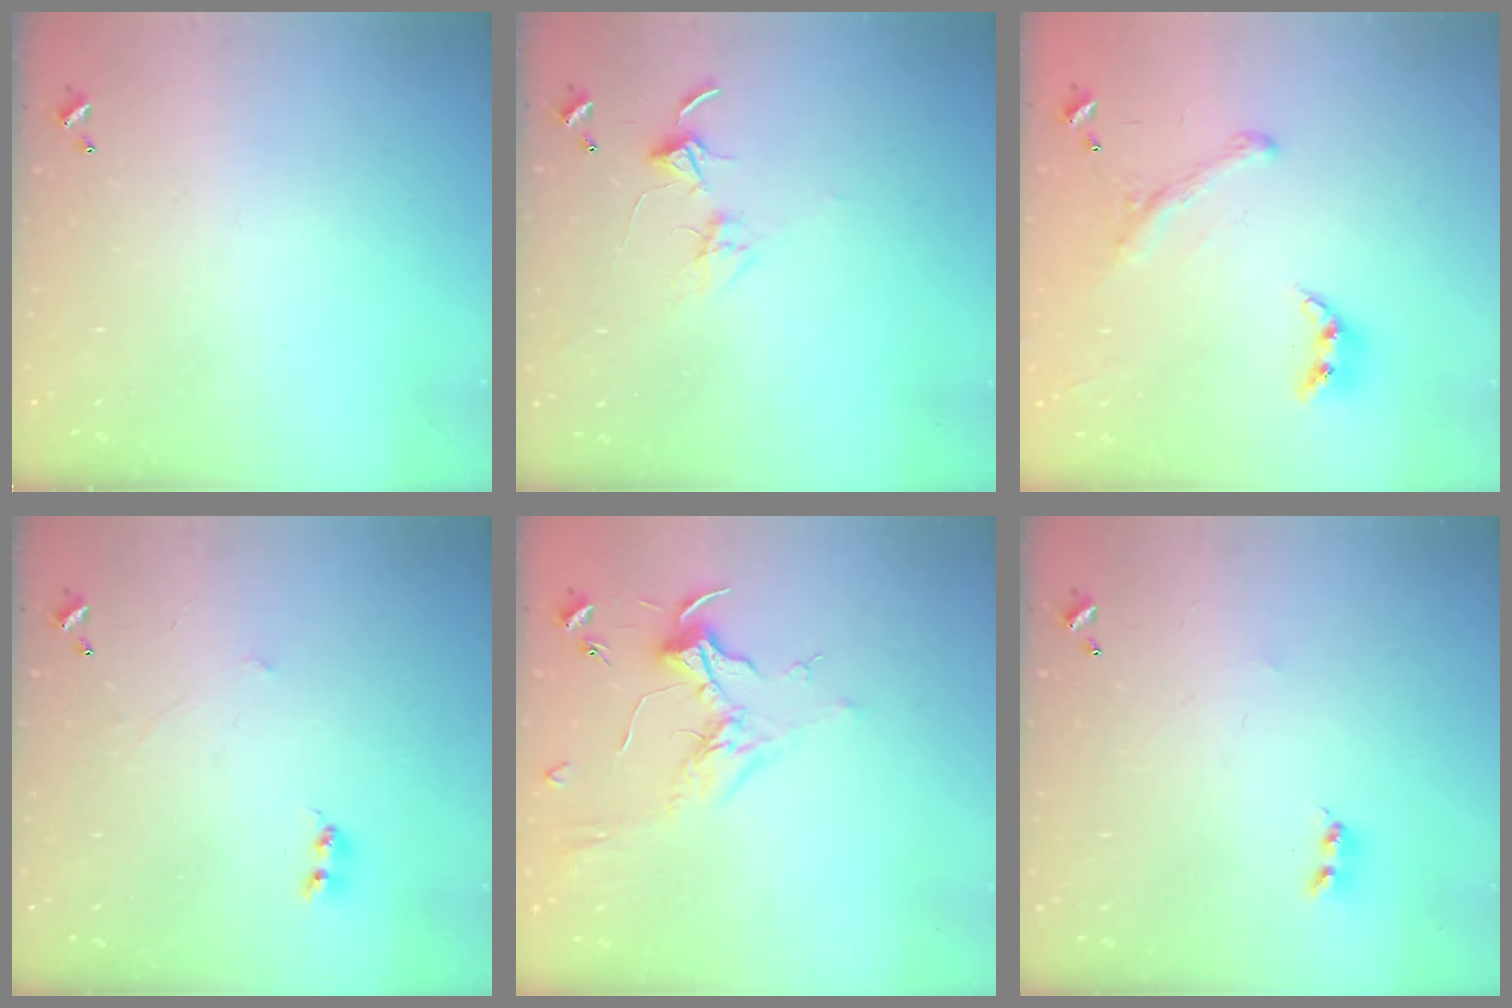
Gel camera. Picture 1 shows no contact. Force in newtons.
{"total": 2.8, "press": 2.8, "slide": 0.2}
{"total": 2.0, "press": 1.5, "slide": 1.2}
{"total": 0.9, "press": 0.8, "slide": 0.3}
{"total": 1.8, "press": 1.7, "slide": 0.7}
{"total": 1.6, "press": 1.6, "slide": 0.4}